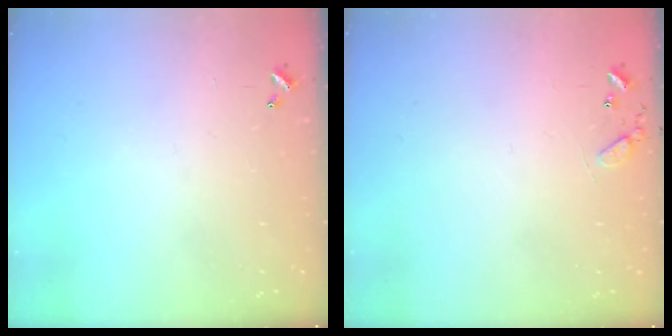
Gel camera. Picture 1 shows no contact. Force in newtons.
{"total": 7.7, "press": 7.6, "slide": 0.5}